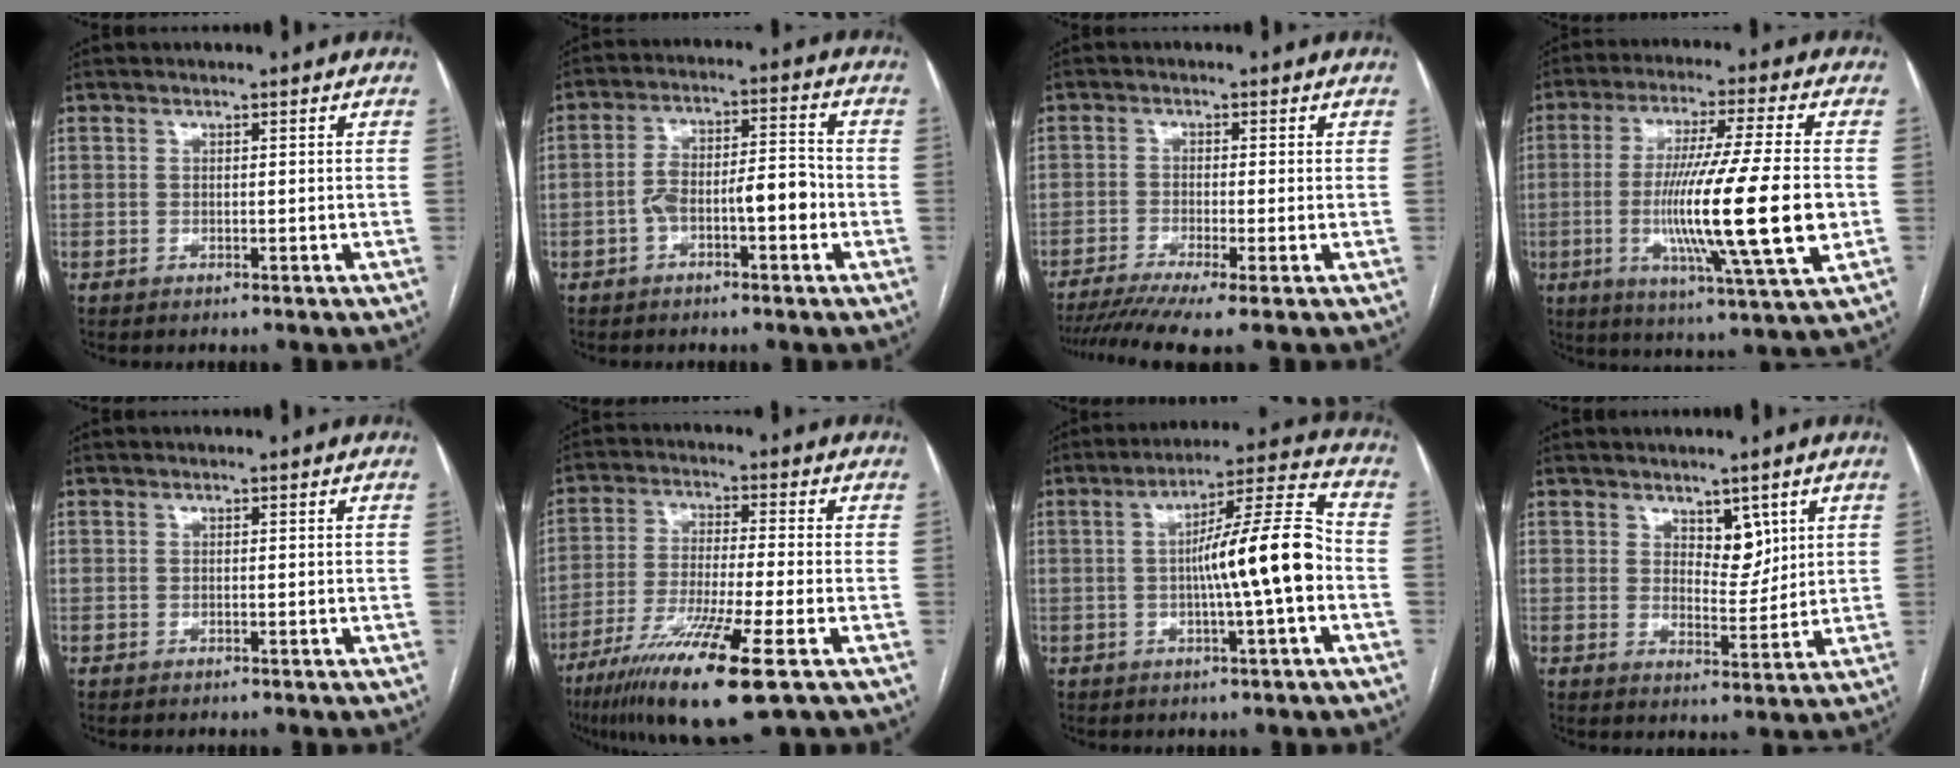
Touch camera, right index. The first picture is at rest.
{"total": 7.9, "force": [-2.5, 2.5, 7.1], "torque": [-0.126, 0.031, -0.041]}
{"total": 8.4, "force": [-6.2, -0.3, 5.7], "torque": [-0.092, -0.012, -0.098]}
{"total": 18.6, "force": [-2.5, -0.3, 18.4], "torque": [-0.328, -0.022, -0.049]}
{"total": 0.0}
{"total": 14.5, "force": [-8.0, 0.1, 12.2], "torque": [-0.242, -0.041, -0.140]}
{"total": 12.2, "force": [-1.6, 0.0, 12.1], "torque": [-0.193, 0.019, -0.030]}
{"total": 4.7, "force": [2.6, 2.4, 3.1], "torque": [-0.042, -0.006, 0.044]}